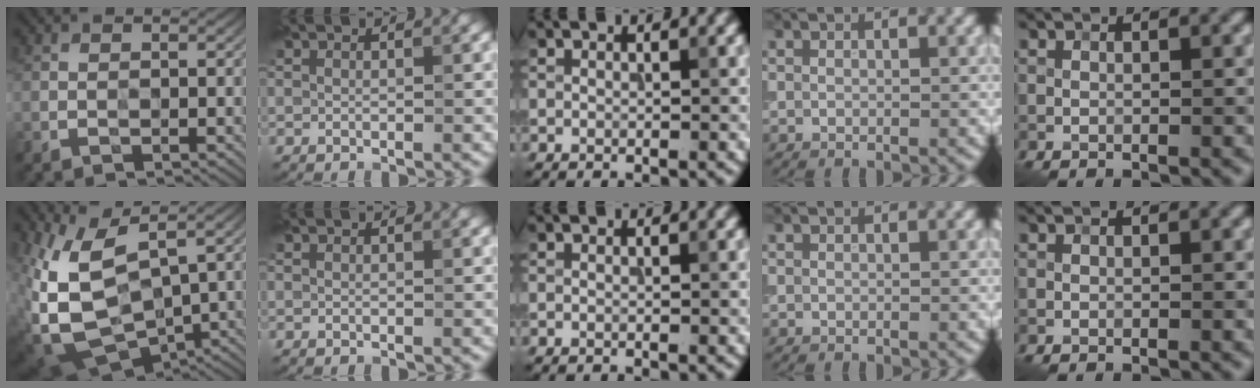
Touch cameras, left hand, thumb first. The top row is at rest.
{"thumb": {"total": 12.0, "force": [2.2, 7.2, 9.4], "torque": [-0.232, -0.028, 0.071]}}